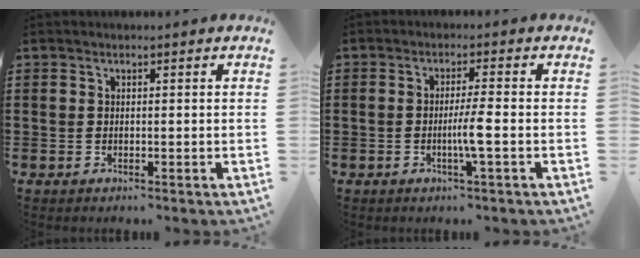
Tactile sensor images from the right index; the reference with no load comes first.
{"total": 3.8, "force": [-0.9, -0.4, 3.7], "torque": [-0.073, -0.011, -0.021]}